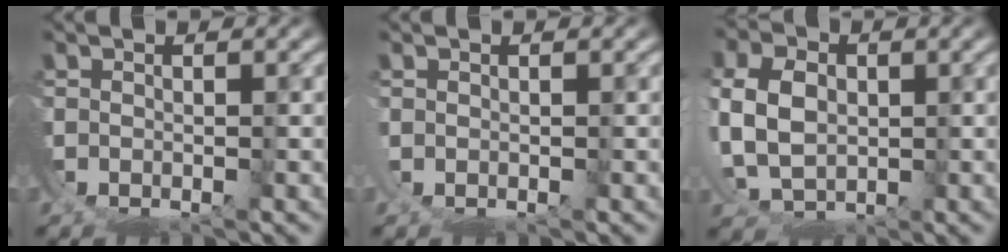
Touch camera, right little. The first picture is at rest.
{"total": 0.9, "force": [0.6, -0.2, -0.6], "torque": [0.008, 0.002, 0.009]}
{"total": 4.1, "force": [1.9, 3.3, 1.6], "torque": [-0.073, -0.018, 0.043]}